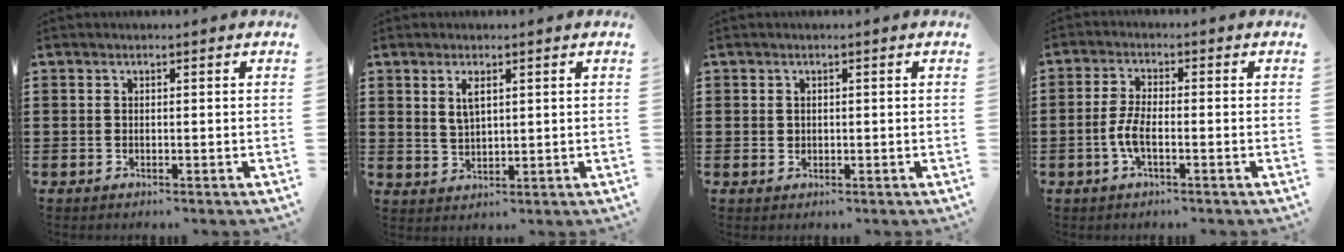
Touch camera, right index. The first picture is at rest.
{"total": 2.9, "force": [1.5, 1.3, 2.1], "torque": [-0.045, 0.004, 0.026]}
{"total": 0.9, "force": [0.3, 0.8, 0.1], "torque": [-0.004, 0.004, 0.006]}
{"total": 4.0, "force": [-1.4, 1.2, 3.5], "torque": [-0.090, -0.005, -0.034]}